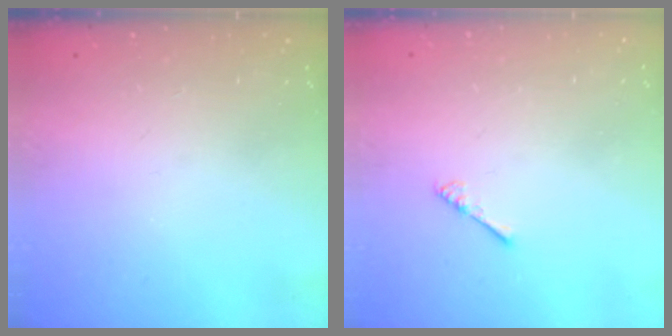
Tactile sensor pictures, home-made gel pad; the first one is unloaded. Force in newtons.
{"total": 1.8, "press": 1.7, "slide": 0.4}